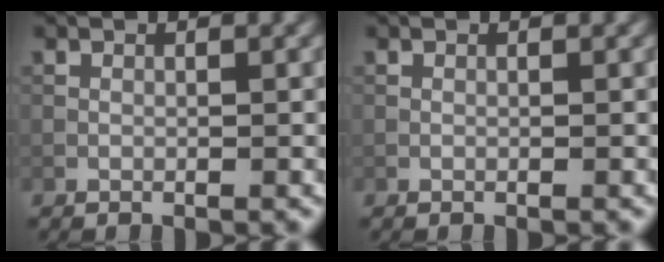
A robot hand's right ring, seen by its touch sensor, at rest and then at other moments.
{"total": 0.0}